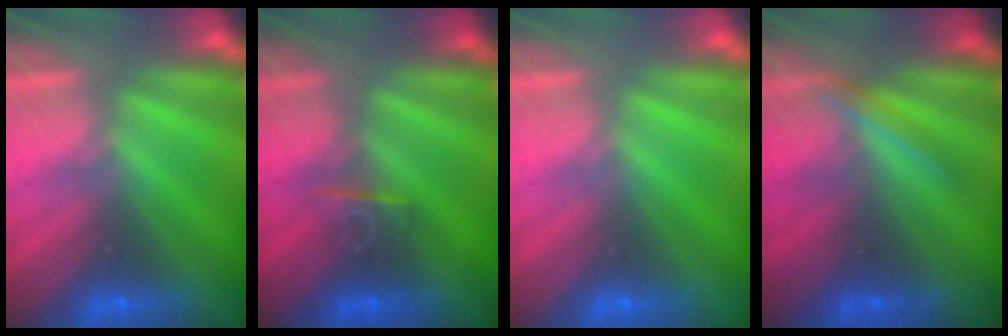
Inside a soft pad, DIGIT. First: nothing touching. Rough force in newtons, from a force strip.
{"total": 2.6}
{"total": 0.0}
{"total": 1.9}